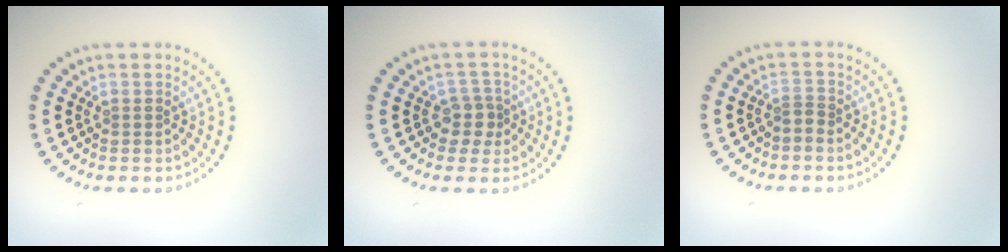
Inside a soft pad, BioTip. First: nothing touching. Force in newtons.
{"total": 2.2, "press": 1.8, "slide": 1.2}
{"total": 0.9, "press": 0.5, "slide": 0.7}